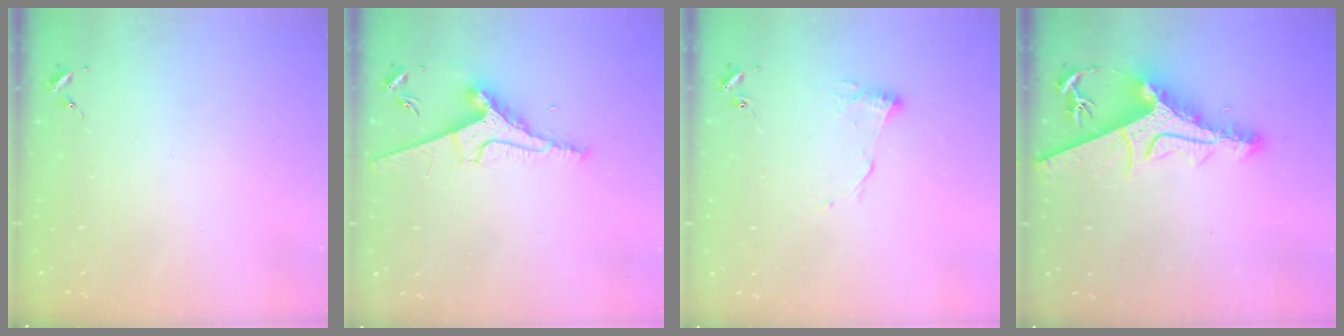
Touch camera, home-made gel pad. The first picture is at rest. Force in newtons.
{"total": 9.4, "press": 9.3, "slide": 1.2}
{"total": 7.9, "press": 7.9, "slide": 0.3}
{"total": 11.8, "press": 11.8, "slide": 1.4}